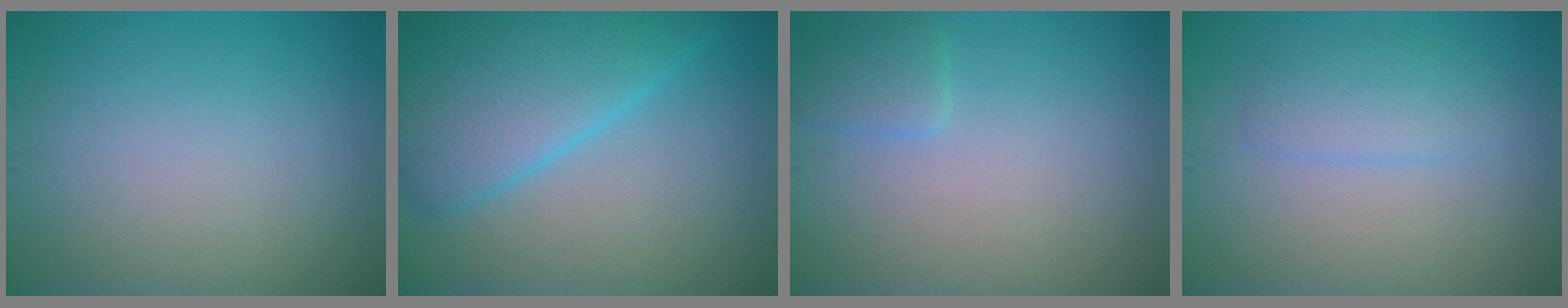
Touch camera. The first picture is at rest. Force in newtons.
{"total": 8.2, "press": 8.2, "slide": 0.3}
{"total": 1.6, "press": 1.6, "slide": 0.1}
{"total": 2.2, "press": 2.2, "slide": 0.1}